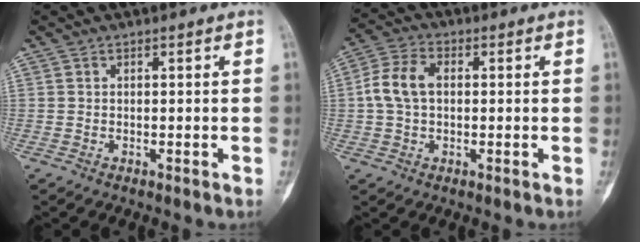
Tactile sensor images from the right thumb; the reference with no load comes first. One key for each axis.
{"total": 7.4, "fx": 0.4, "fy": 4.9, "fz": 5.6, "tx": -0.116, "ty": 0.021, "tz": 0.003}